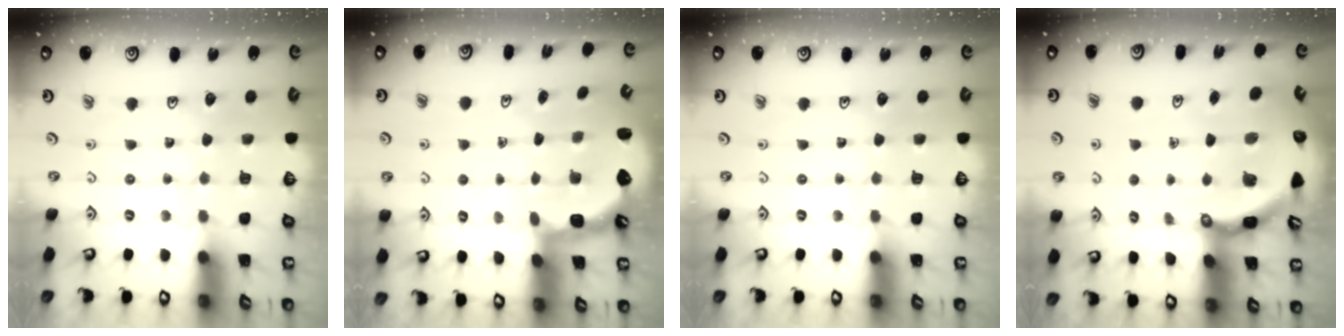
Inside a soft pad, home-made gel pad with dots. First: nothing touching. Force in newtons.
{"total": 2.6, "press": 2.2, "slide": 1.4}
{"total": 0.0}
{"total": 6.8, "press": 6.8, "slide": 0.7}